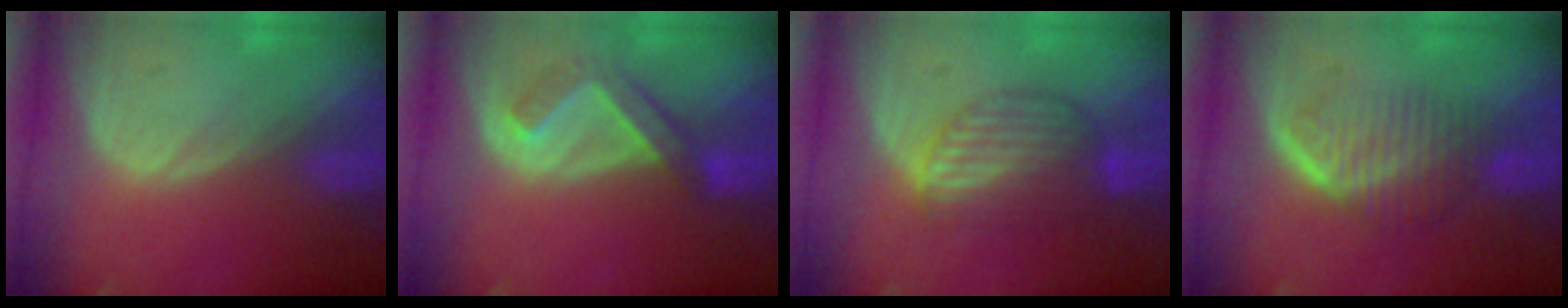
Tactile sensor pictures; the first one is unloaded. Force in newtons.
{"total": 5.0, "press": 4.9, "slide": 1.0}
{"total": 6.4, "press": 6.4, "slide": 0.2}
{"total": 6.7, "press": 5.8, "slide": 3.3}